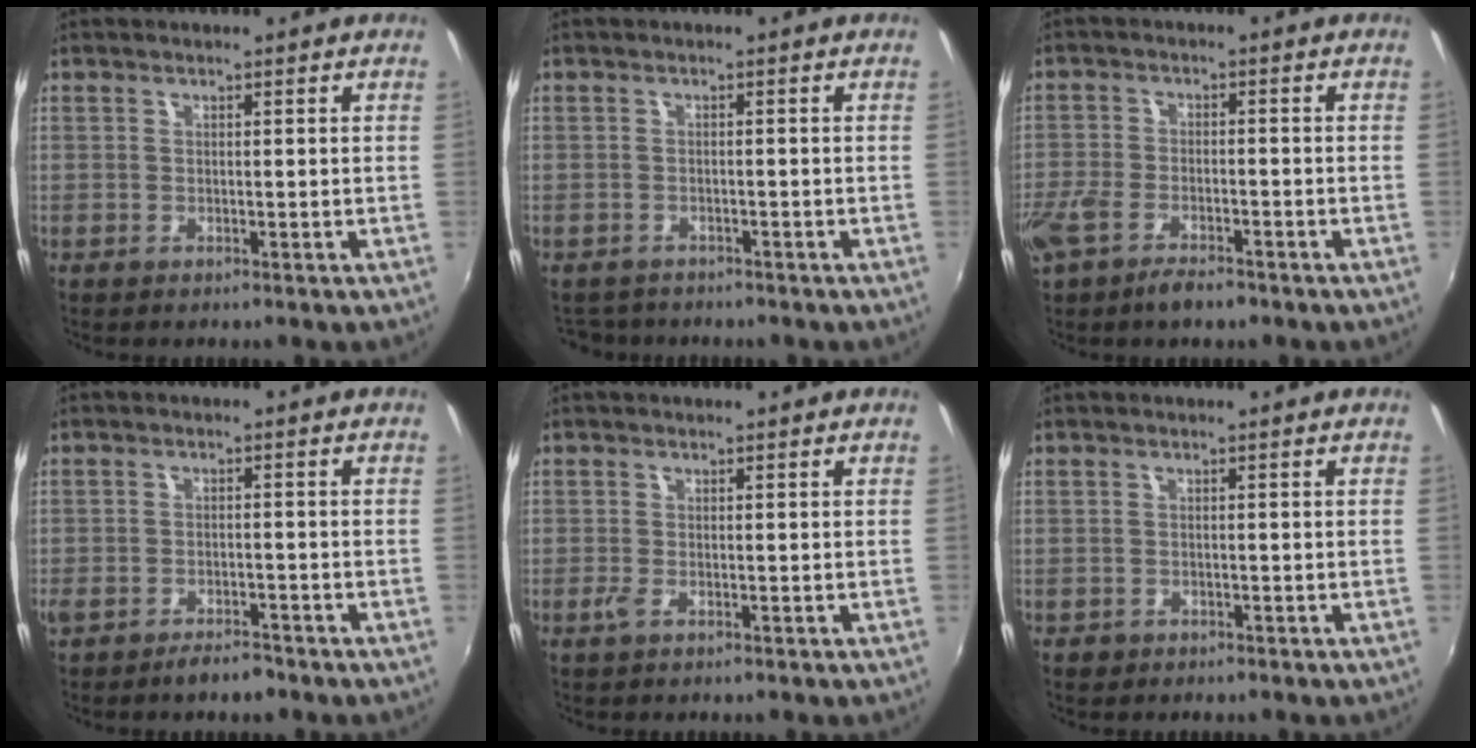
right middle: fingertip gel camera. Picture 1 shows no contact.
{"total": 4.1, "force": [-3.7, 1.7, 0.6], "torque": [-0.022, -0.008, -0.058]}
{"total": 9.0, "force": [-6.2, 3.8, 5.2], "torque": [-0.134, -0.024, -0.118]}
{"total": 4.8, "force": [-3.9, 1.8, 2.1], "torque": [-0.054, -0.008, -0.064]}
{"total": 1.4, "force": [-0.5, 0.3, 1.2], "torque": [-0.025, -0.005, -0.011]}
{"total": 1.4, "force": [-0.8, 1.1, 0.4], "torque": [-0.011, -0.004, -0.011]}